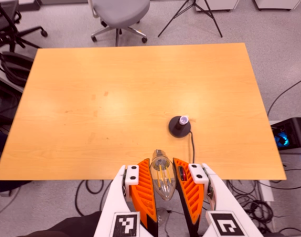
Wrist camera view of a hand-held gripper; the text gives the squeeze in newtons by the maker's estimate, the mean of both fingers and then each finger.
{"total": 10.3, "left": 10.5, "right": 10.2}